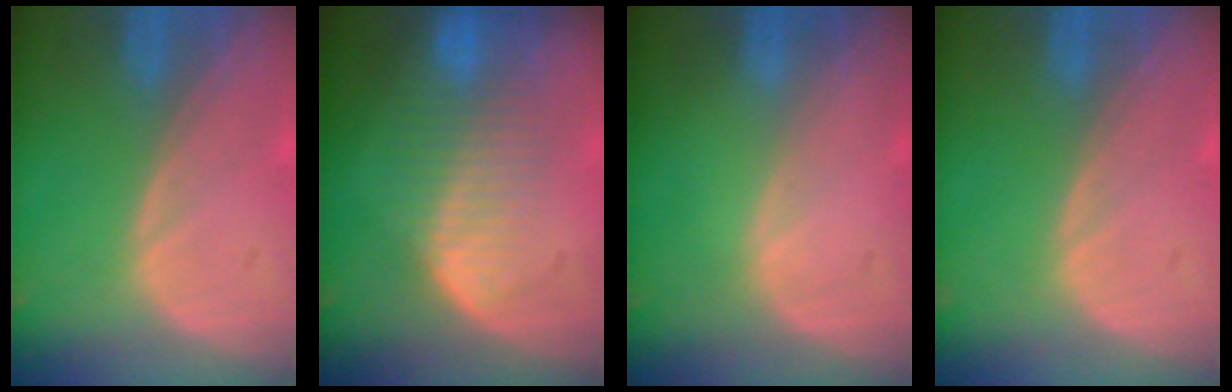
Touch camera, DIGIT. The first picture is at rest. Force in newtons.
{"total": 8.6, "press": 7.3, "slide": 4.4}
{"total": 0.0}
{"total": 0.0}